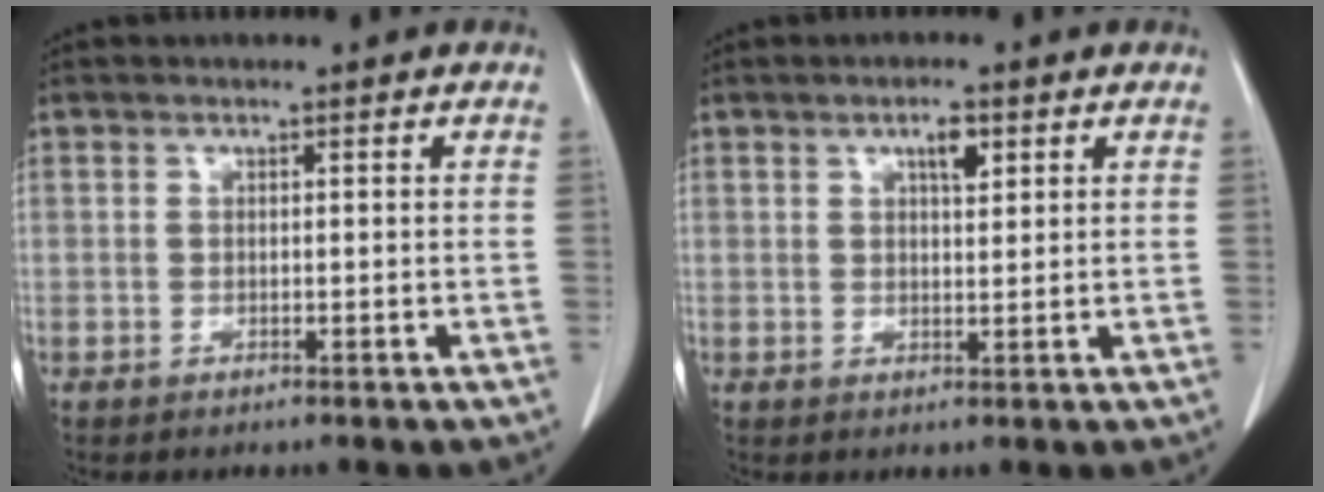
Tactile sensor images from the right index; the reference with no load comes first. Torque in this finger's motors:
{"motor_torque": [0.23, 0.22, 0.00, 0.04]}